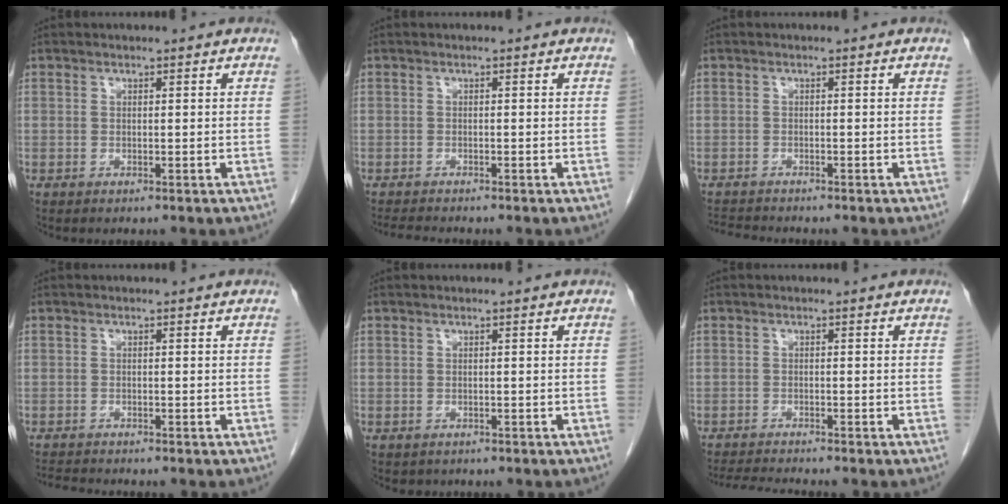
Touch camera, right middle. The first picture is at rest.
{"total": 2.7, "force": [-2.6, -0.1, 0.9], "torque": [-0.015, -0.012, -0.044]}
{"total": 2.6, "force": [-2.6, -0.2, 0.2], "torque": [-0.004, -0.015, -0.046]}
{"total": 2.5, "force": [-2.4, -0.1, 0.5], "torque": [-0.009, -0.012, -0.041]}
{"total": 0.9, "force": [-0.6, 0.7, 0.0], "torque": [-0.007, 0.001, -0.006]}
{"total": 4.0, "force": [-3.8, -0.7, 1.0], "torque": [-0.019, -0.019, -0.065]}